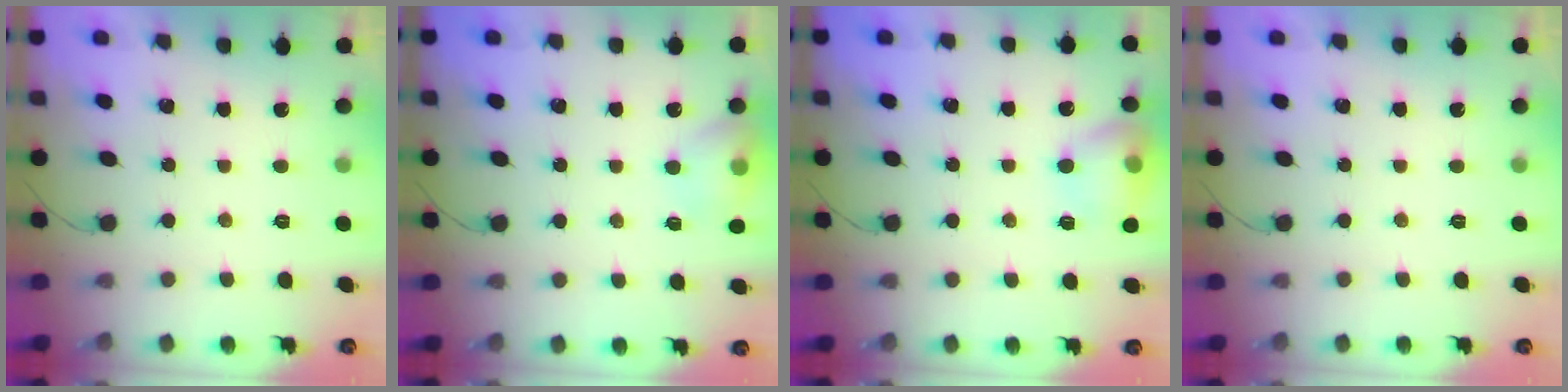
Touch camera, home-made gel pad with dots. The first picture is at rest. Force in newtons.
{"total": 10.2, "press": 10.0, "slide": 1.8}
{"total": 12.4, "press": 12.2, "slide": 1.6}
{"total": 0.0}